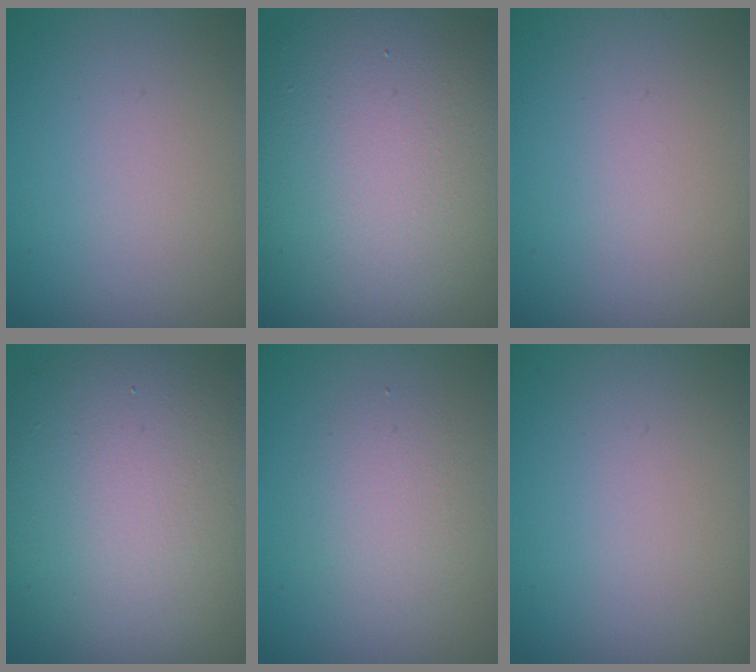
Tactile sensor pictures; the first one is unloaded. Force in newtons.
{"total": 15.2, "press": 15.2, "slide": 0.8}
{"total": 0.0}
{"total": 12.4, "press": 12.3, "slide": 1.4}
{"total": 2.7, "press": 2.7, "slide": 0.1}
{"total": 0.0}